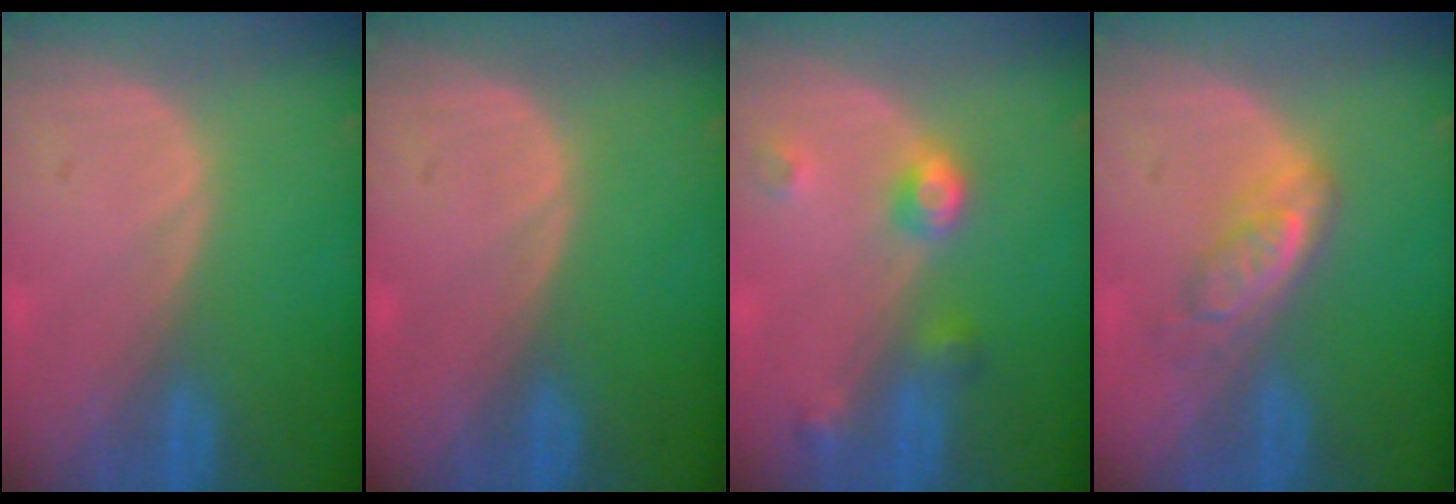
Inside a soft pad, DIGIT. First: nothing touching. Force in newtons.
{"total": 0.0}
{"total": 4.6, "press": 4.1, "slide": 2.1}
{"total": 4.9, "press": 4.6, "slide": 1.7}